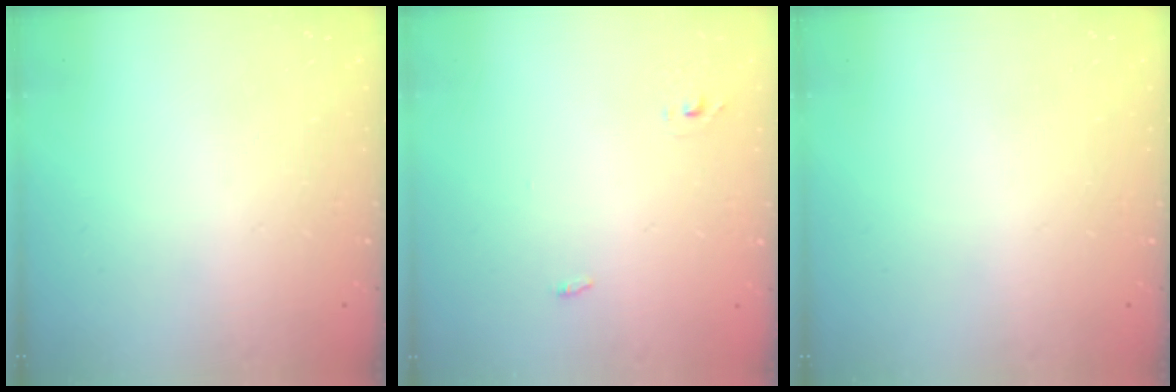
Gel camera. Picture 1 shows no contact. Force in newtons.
{"total": 2.7, "press": 2.6, "slide": 0.8}
{"total": 0.0}